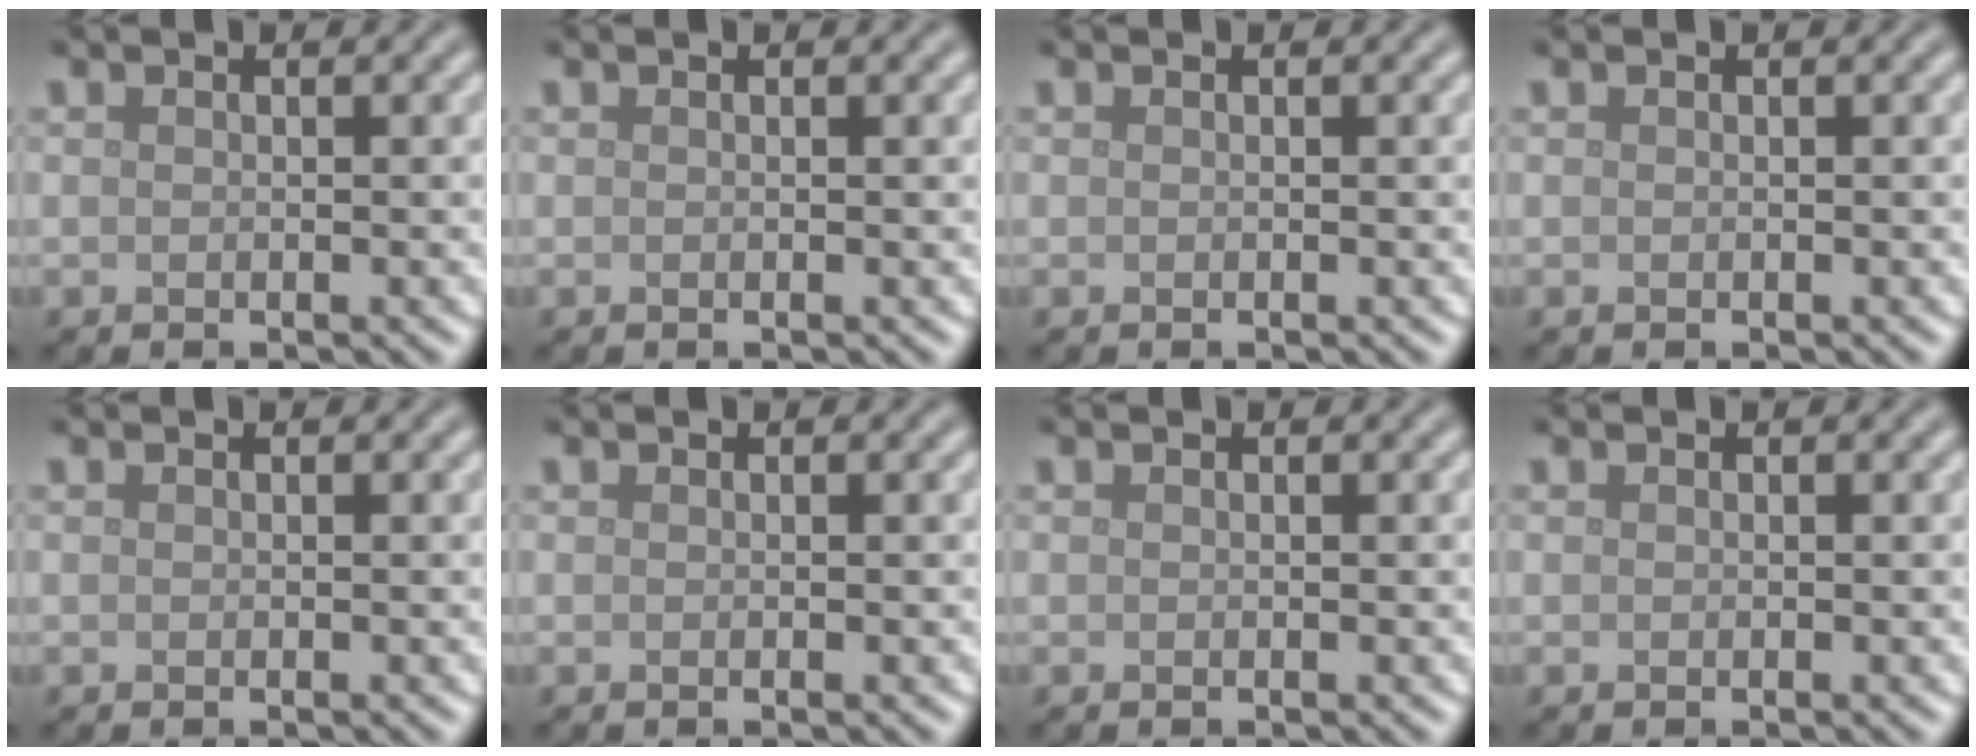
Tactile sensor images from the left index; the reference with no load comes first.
{"total": 0.0}
{"total": 0.0}
{"total": 0.0}
{"total": 0.0}
{"total": 0.0}
{"total": 0.0}
{"total": 0.0}